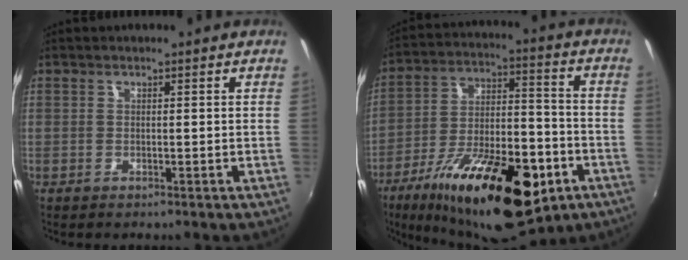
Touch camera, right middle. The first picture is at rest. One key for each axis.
{"total": 26.8, "fx": -14.3, "fy": 10.9, "fz": 19.8, "tx": -0.339, "ty": -0.020, "tz": -0.210}